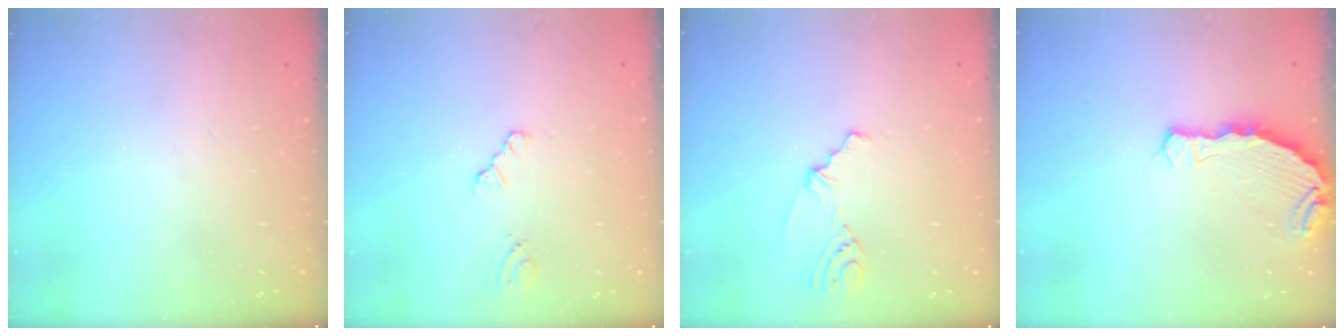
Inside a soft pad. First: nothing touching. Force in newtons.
{"total": 1.3, "press": 1.2, "slide": 0.2}
{"total": 2.7, "press": 2.3, "slide": 1.6}
{"total": 8.0, "press": 6.5, "slide": 4.7}